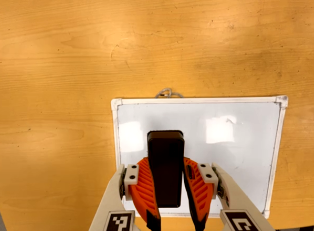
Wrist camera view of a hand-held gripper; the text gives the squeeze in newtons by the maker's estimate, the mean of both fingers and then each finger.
{"total": 9.2, "left": 6.6, "right": 11.8}